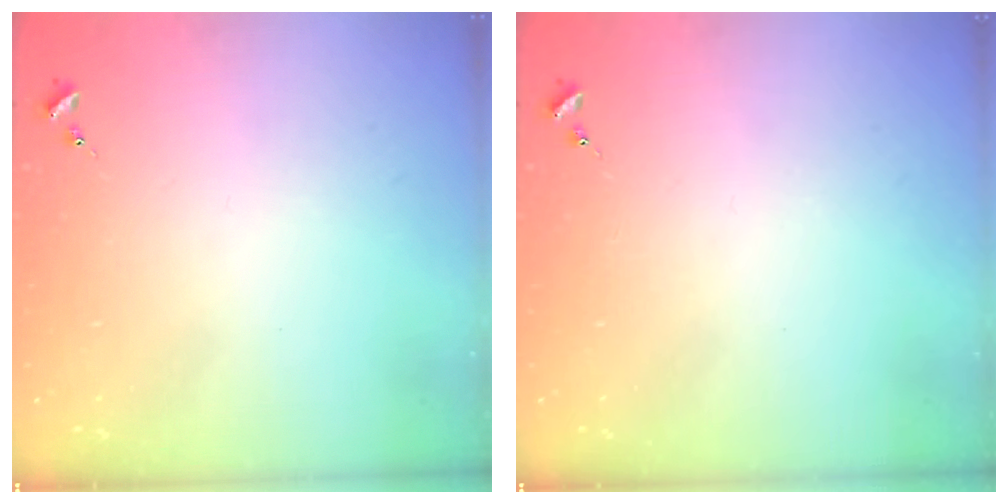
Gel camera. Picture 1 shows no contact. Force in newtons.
{"total": 0.0}